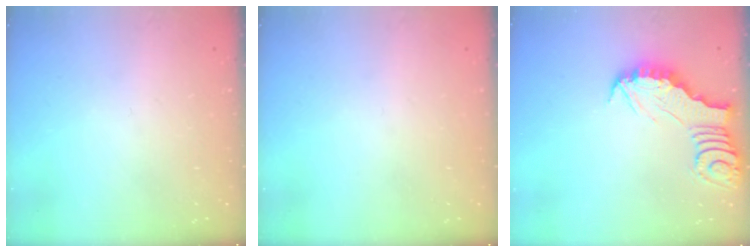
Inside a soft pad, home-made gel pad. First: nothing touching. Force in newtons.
{"total": 0.0}
{"total": 3.3, "press": 3.3, "slide": 0.3}